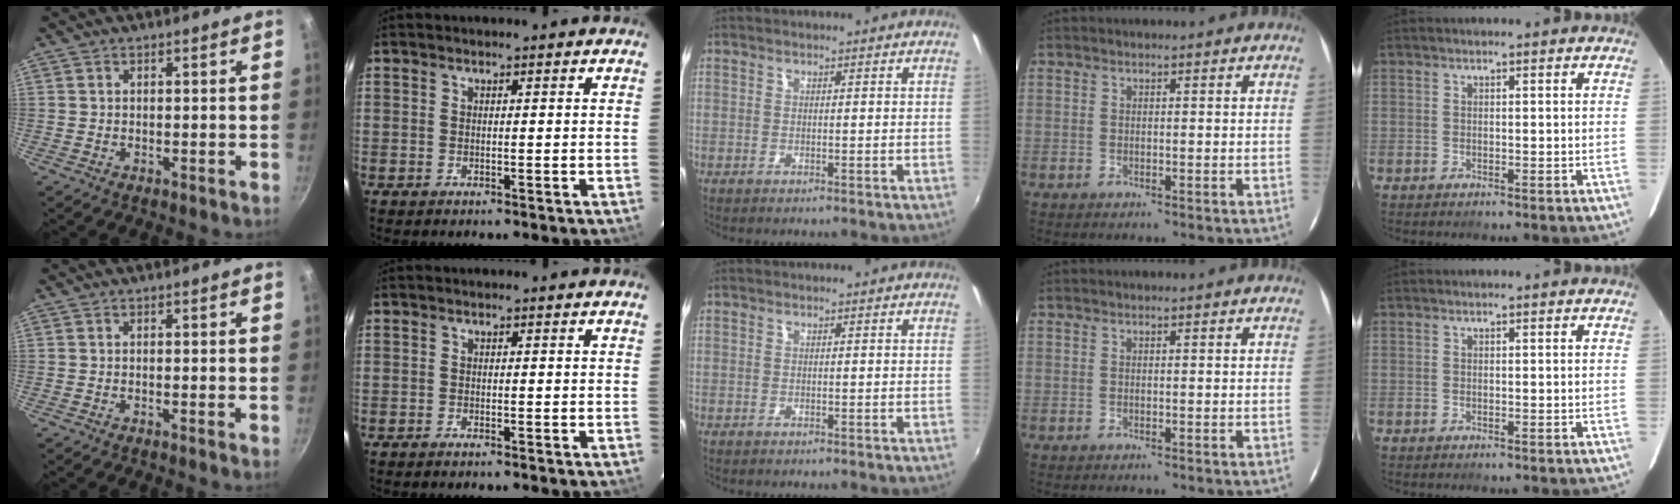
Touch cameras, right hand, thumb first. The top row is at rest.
{"thumb": {"total": 0.5, "force": [-0.1, -0.1, 0.5], "torque": [-0.007, -0.002, -0.004]}, "index": {"total": 0.7, "force": [-0.7, 0.1, 0.3], "torque": [-0.008, -0.001, -0.014]}}